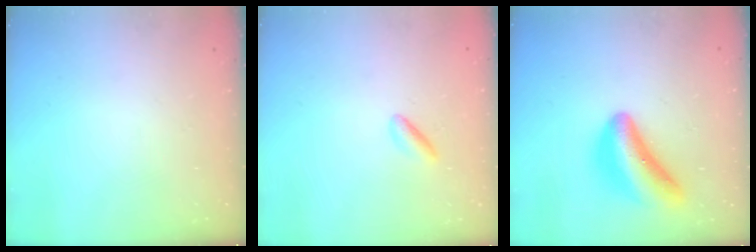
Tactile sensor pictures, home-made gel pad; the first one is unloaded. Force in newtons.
{"total": 1.5, "press": 1.3, "slide": 0.8}
{"total": 16.3, "press": 16.3, "slide": 0.2}